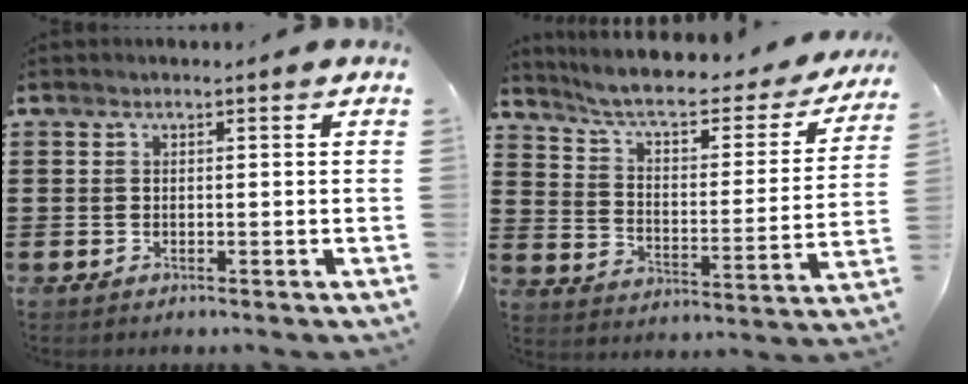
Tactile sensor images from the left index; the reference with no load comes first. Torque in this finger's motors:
{"motor_torque": [2.14, 0.00, 0.24, 0.00]}